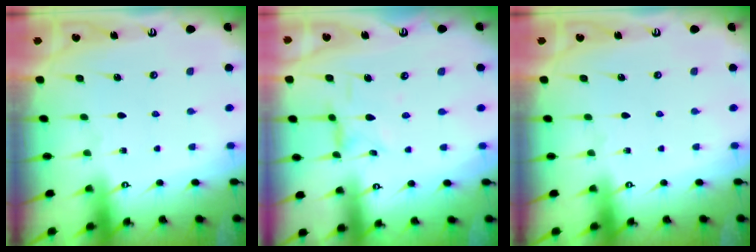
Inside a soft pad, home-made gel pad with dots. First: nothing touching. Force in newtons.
{"total": 2.0, "press": 2.0, "slide": 0.4}
{"total": 0.0}